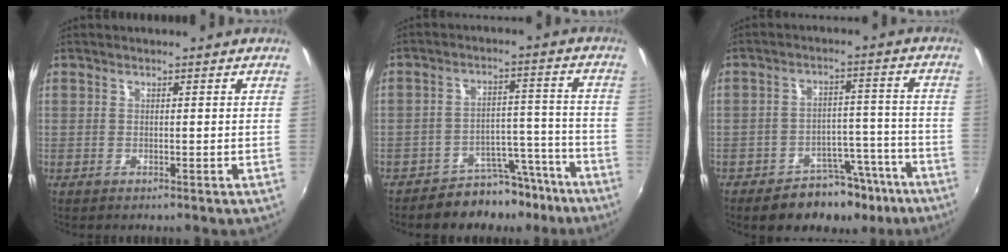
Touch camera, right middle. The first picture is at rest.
{"total": 9.4, "force": [-8.0, 4.4, 2.2], "torque": [-0.023, 0.041, -0.101]}
{"total": 11.6, "force": [-8.8, 6.4, 4.1], "torque": [-0.065, 0.030, -0.104]}